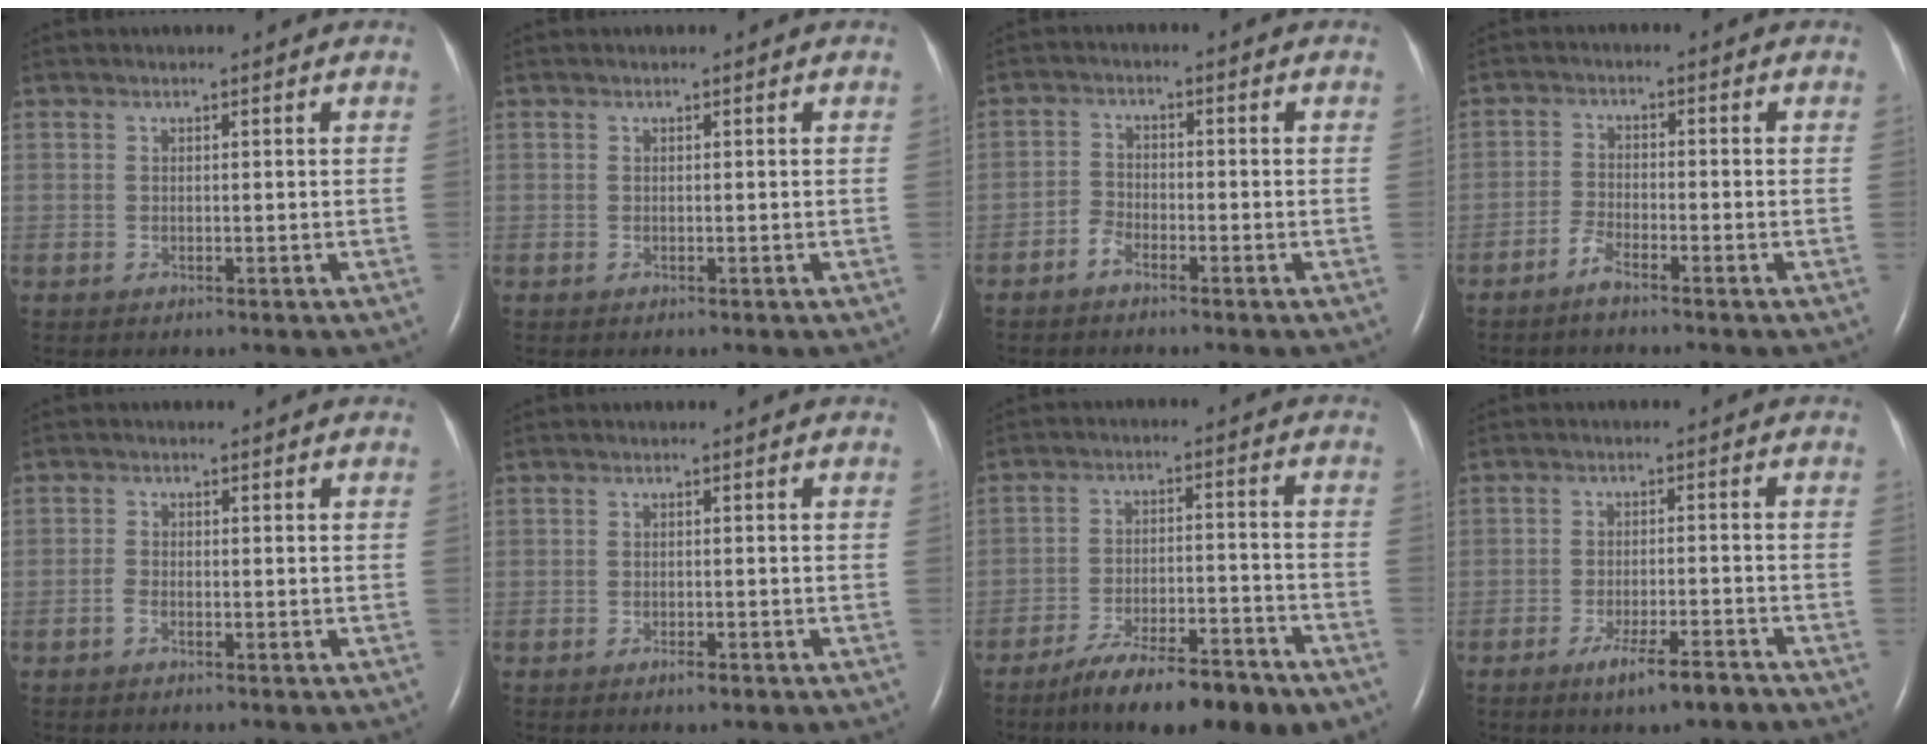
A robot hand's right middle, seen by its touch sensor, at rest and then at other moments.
{"total": 0.0}
{"total": 2.4, "force": [-1.9, 1.0, 0.9], "torque": [-0.023, 0.002, -0.039]}
{"total": 3.0, "force": [-2.5, 0.3, 1.6], "torque": [-0.042, -0.003, -0.054]}
{"total": 1.2, "force": [-0.8, 0.5, 0.8], "torque": [-0.020, 0.001, -0.016]}
{"total": 1.2, "force": [-0.9, 0.3, 0.9], "torque": [-0.018, -0.002, -0.012]}
{"total": 13.6, "force": [-10.2, 2.7, 8.5], "torque": [-0.127, -0.008, -0.161]}
{"total": 5.5, "force": [-3.9, 0.5, 3.8], "torque": [-0.071, -0.008, -0.065]}